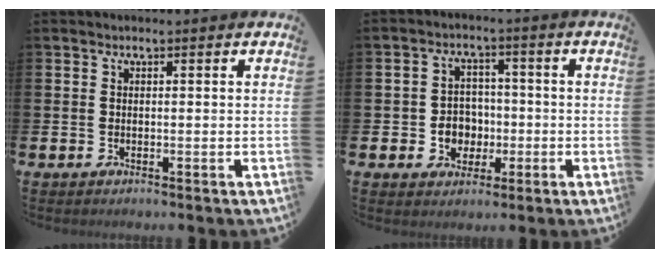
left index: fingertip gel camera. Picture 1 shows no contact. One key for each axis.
{"total": 4.1, "fx": -0.7, "fy": 3.9, "fz": 1.2, "tx": -0.023, "ty": 0.001, "tz": -0.019}